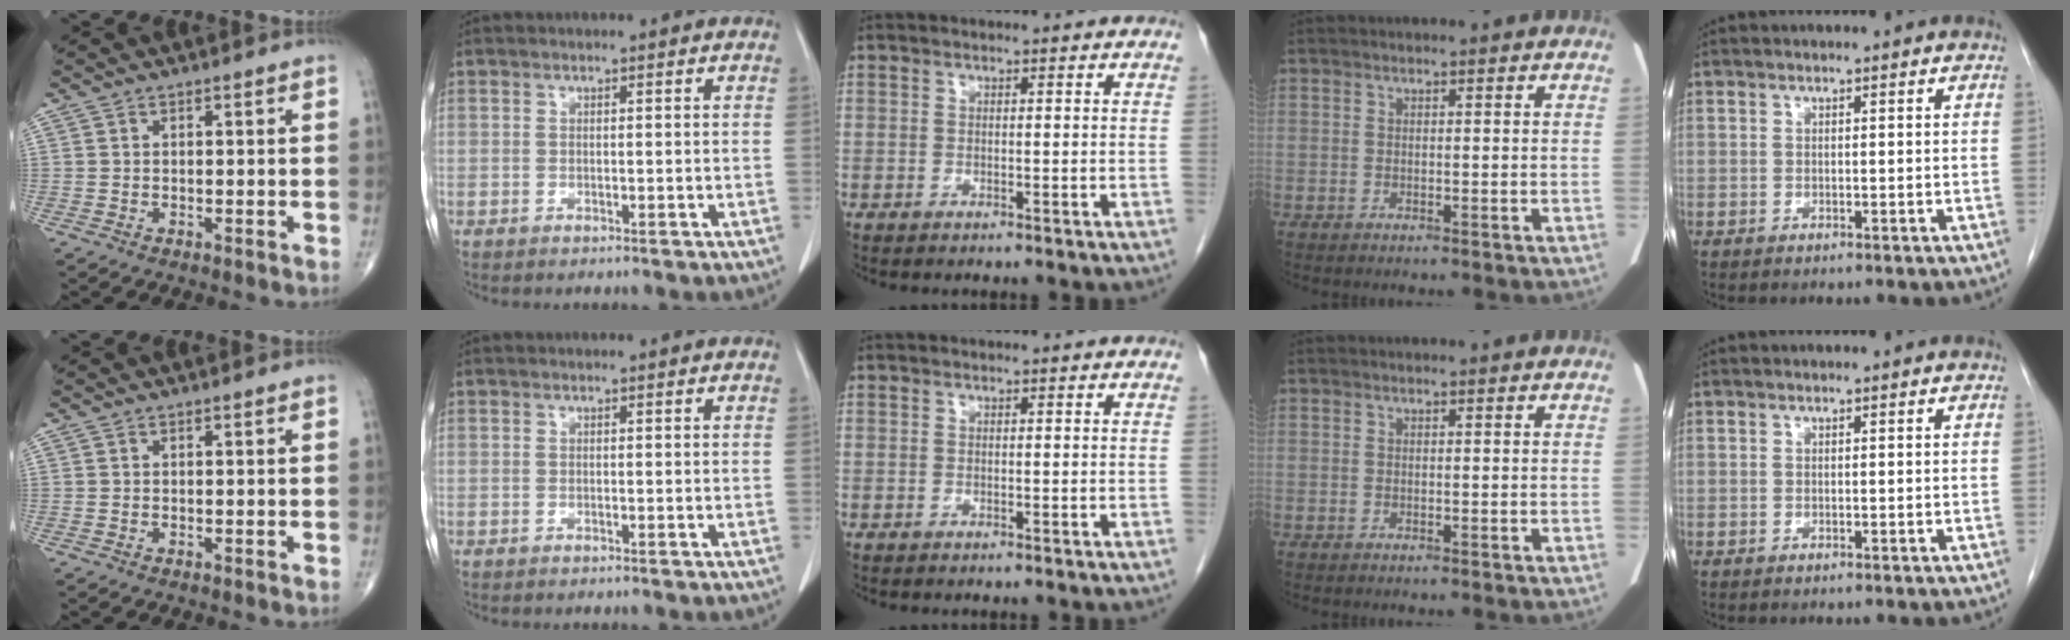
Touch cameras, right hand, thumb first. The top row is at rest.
{}